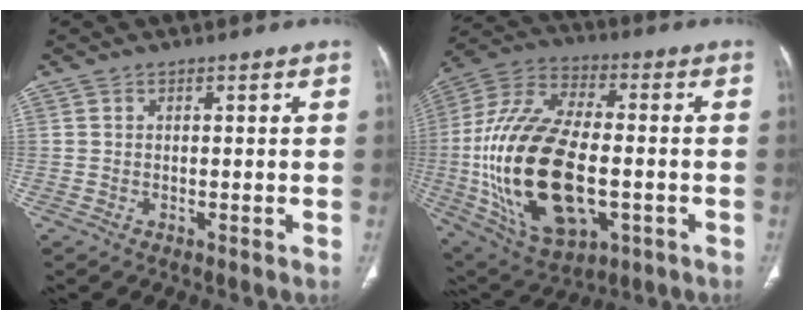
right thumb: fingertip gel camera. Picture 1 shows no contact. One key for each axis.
{"total": 27.7, "fx": -4.2, "fy": 14.8, "fz": 23.1, "tx": -0.467, "ty": 0.008, "tz": -0.053}